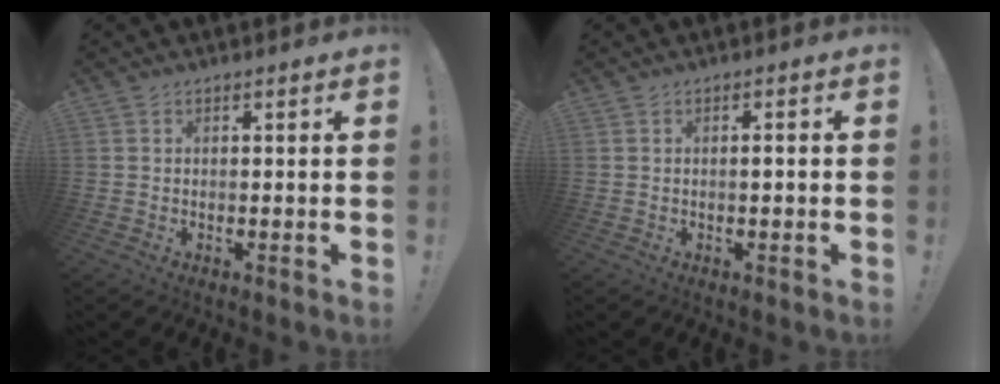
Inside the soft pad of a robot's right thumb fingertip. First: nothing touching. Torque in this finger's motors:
{"motor_torque": [-0.11, -0.30, -0.16, 0.30, 0.07]}